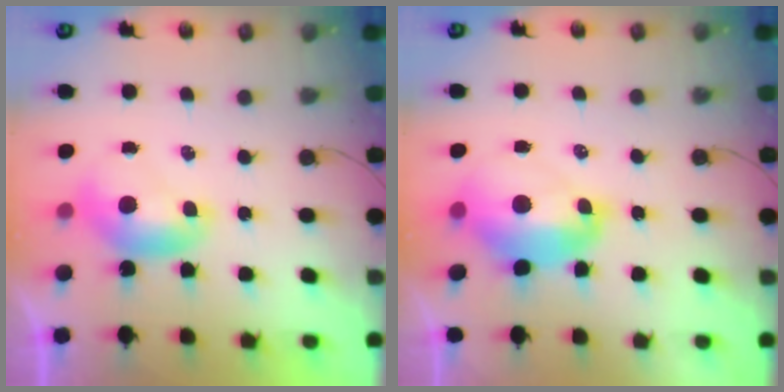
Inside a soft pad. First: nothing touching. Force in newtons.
{"total": 5.3, "press": 5.2, "slide": 0.8}